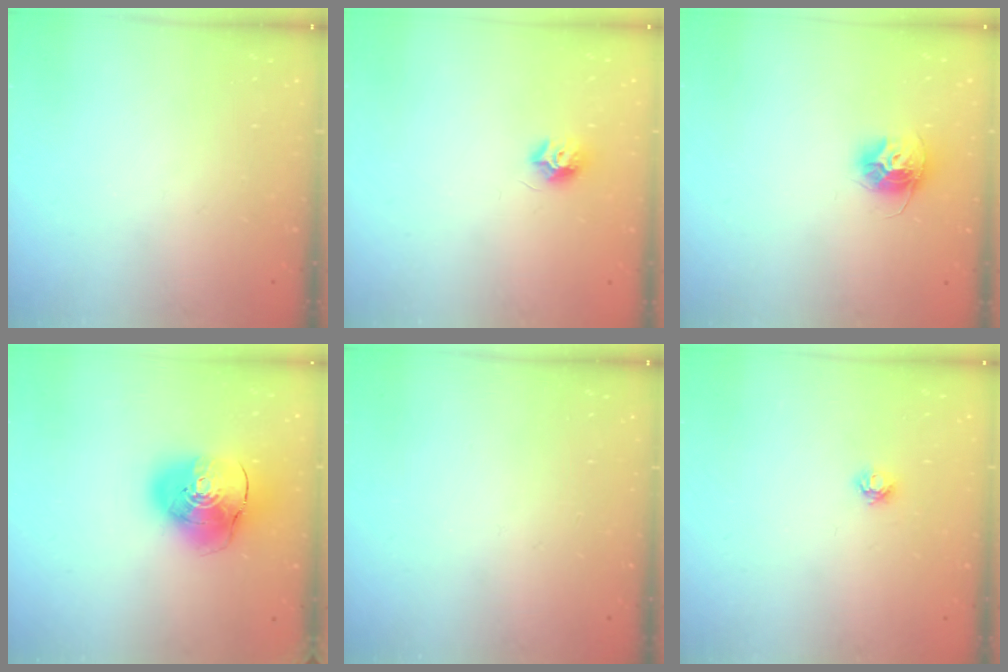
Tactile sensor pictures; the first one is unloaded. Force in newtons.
{"total": 7.6, "press": 7.6, "slide": 0.2}
{"total": 10.3, "press": 10.3, "slide": 0.4}
{"total": 14.4, "press": 14.2, "slide": 2.1}
{"total": 0.0}
{"total": 5.3, "press": 5.2, "slide": 0.5}